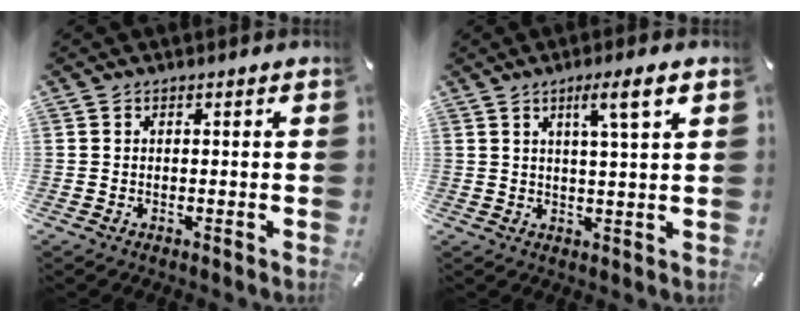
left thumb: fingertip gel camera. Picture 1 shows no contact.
{"total": 6.9, "force": [3.2, 0.4, 6.1], "torque": [-0.109, -0.006, 0.047]}